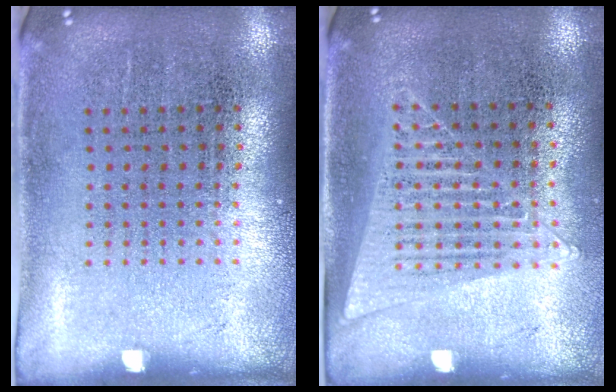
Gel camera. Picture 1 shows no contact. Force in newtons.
{"total": 1.4, "press": 1.3, "slide": 0.4}